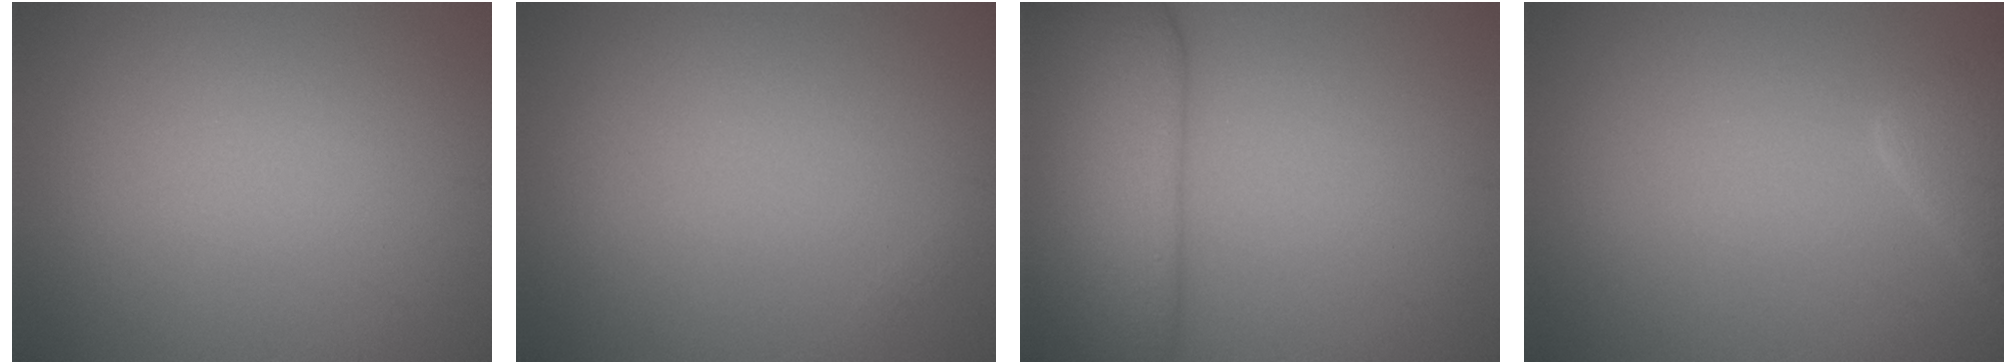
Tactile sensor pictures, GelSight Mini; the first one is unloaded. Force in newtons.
{"total": 0.0}
{"total": 9.1, "press": 9.1, "slide": 0.7}
{"total": 2.9, "press": 2.9, "slide": 0.2}